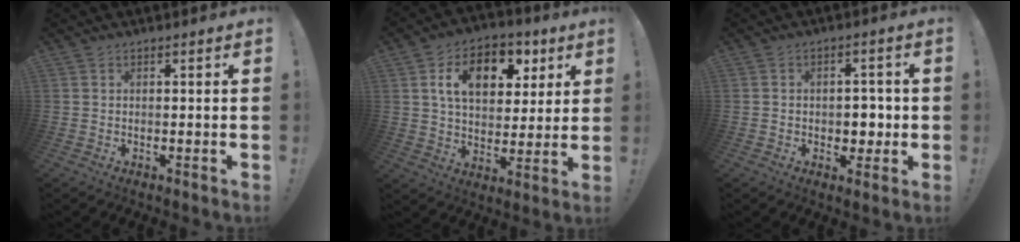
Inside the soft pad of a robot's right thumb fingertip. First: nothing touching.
{"total": 14.9, "force": [6.0, 9.8, 9.4], "torque": [-0.139, -0.018, 0.107]}
{"total": 5.2, "force": [-1.0, 4.5, 2.4], "torque": [-0.029, 0.011, -0.015]}